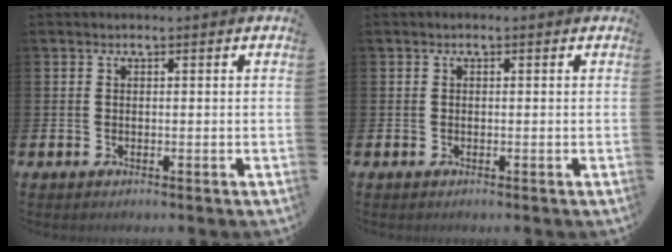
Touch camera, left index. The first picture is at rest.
{"total": 0.0}